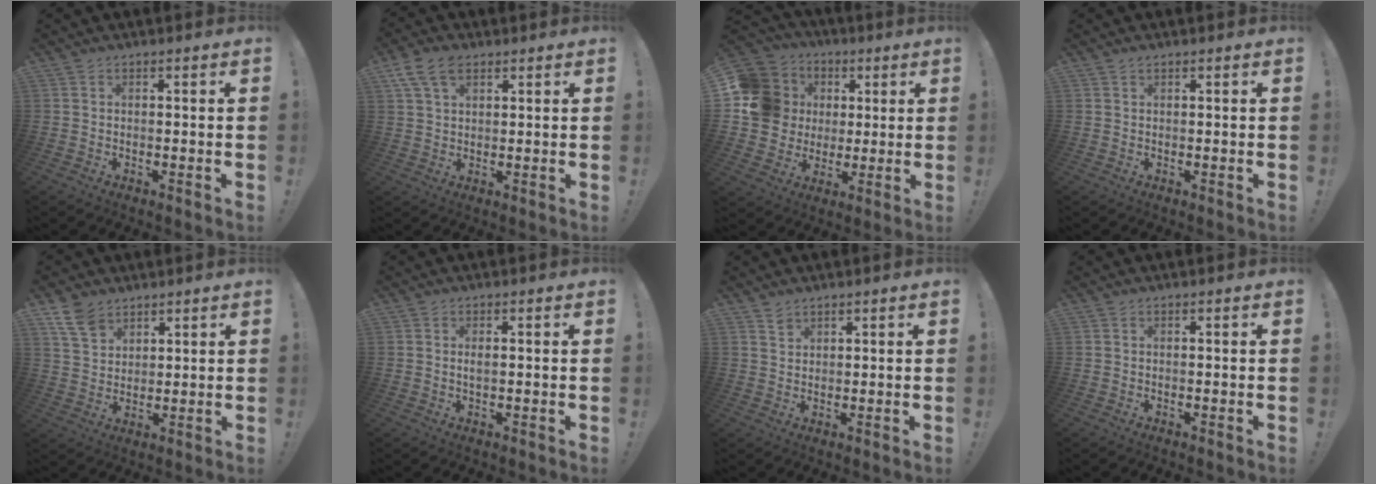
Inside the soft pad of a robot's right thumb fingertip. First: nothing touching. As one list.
[{"total": 8.6, "force": [4.4, 5.2, 5.2], "torque": [-0.094, -0.002, 0.087]}, {"total": 16.1, "force": [2.8, 14.6, 6.3], "torque": [-0.112, 0.004, 0.082]}, {"total": 0.8, "force": [0.6, 0.3, 0.3], "torque": [-0.005, 0.000, 0.011]}, {"total": 8.1, "force": [5.7, 4.8, 3.3], "torque": [-0.061, -0.027, 0.114]}, {"total": 1.2, "force": [0.0, 0.4, 1.1], "torque": [-0.020, 0.001, -0.002]}, {"total": 2.2, "force": [1.9, 1.1, 0.5], "torque": [0.003, -0.016, 0.033]}, {"total": 0.0}]